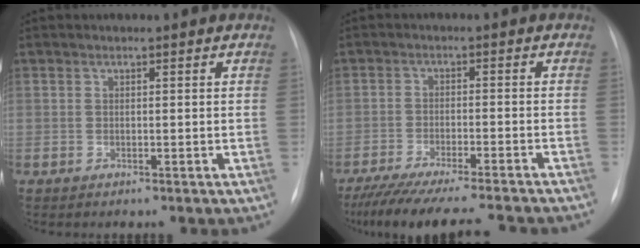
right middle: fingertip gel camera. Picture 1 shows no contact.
{"total": 18.5, "force": [-16.4, 1.2, 8.6], "torque": [-0.129, -0.040, -0.227]}